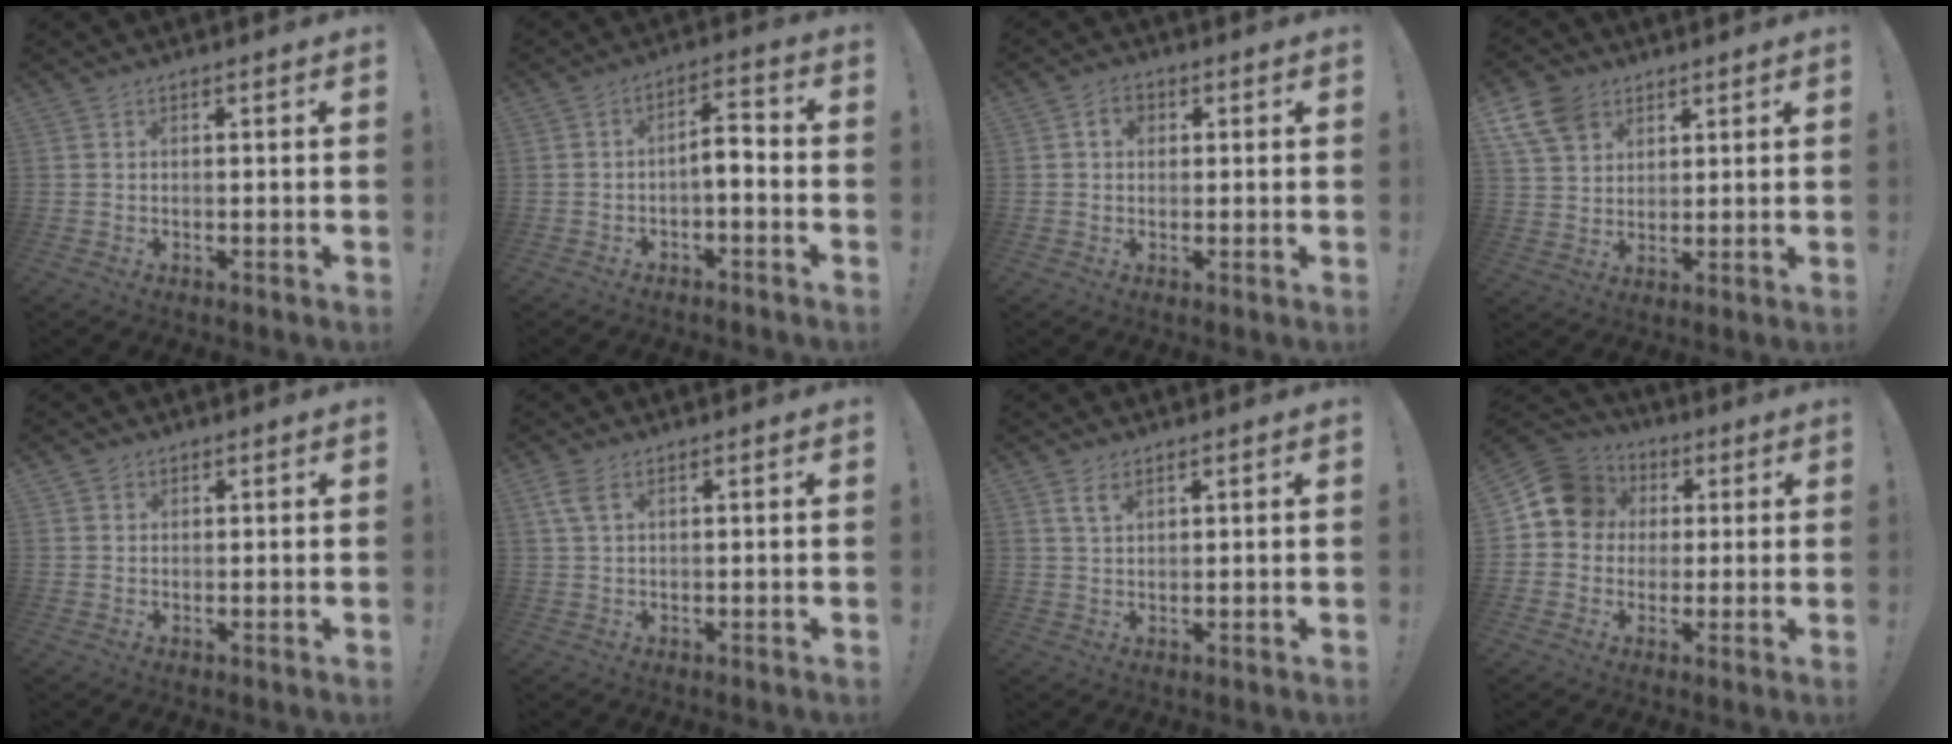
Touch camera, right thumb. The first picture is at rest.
{"total": 5.6, "force": [-2.3, 2.2, 4.6], "torque": [-0.074, 0.012, -0.041]}
{"total": 3.9, "force": [1.0, 2.9, 2.4], "torque": [-0.032, 0.001, 0.017]}
{"total": 10.7, "force": [6.0, 7.6, 4.5], "torque": [-0.089, -0.024, 0.118]}
{"total": 1.4, "force": [0.8, 1.1, 0.1], "torque": [0.000, 0.001, 0.014]}
{"total": 3.6, "force": [1.5, 1.5, 2.9], "torque": [-0.067, 0.005, 0.029]}
{"total": 3.2, "force": [2.0, 1.3, 2.2], "torque": [-0.036, -0.006, 0.035]}
{"total": 11.8, "force": [2.5, 10.6, 4.5], "torque": [-0.058, 0.005, 0.056]}